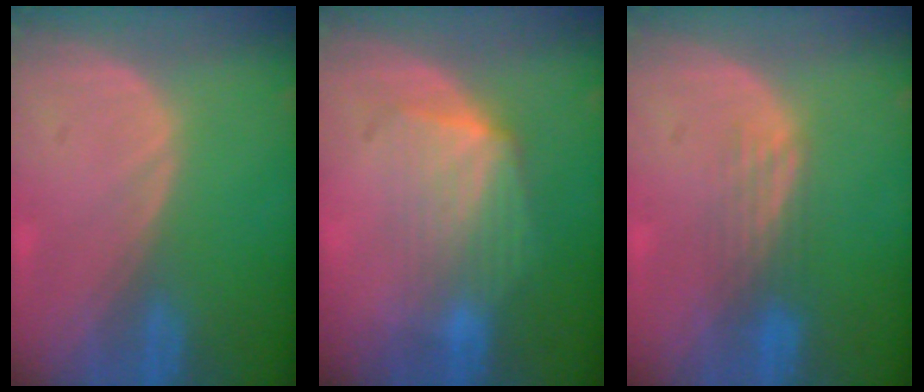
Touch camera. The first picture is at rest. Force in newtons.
{"total": 7.2, "press": 6.6, "slide": 2.9}
{"total": 3.9, "press": 3.2, "slide": 2.3}